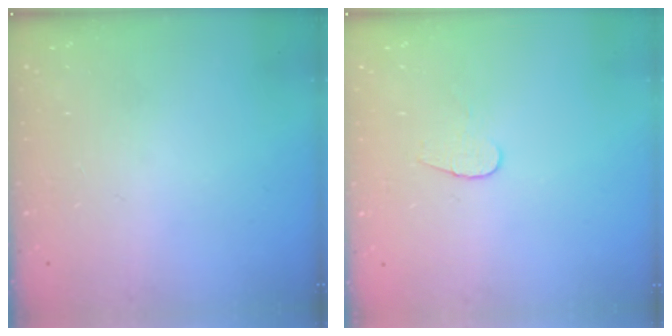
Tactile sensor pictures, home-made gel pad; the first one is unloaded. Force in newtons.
{"total": 4.7, "press": 4.6, "slide": 0.4}